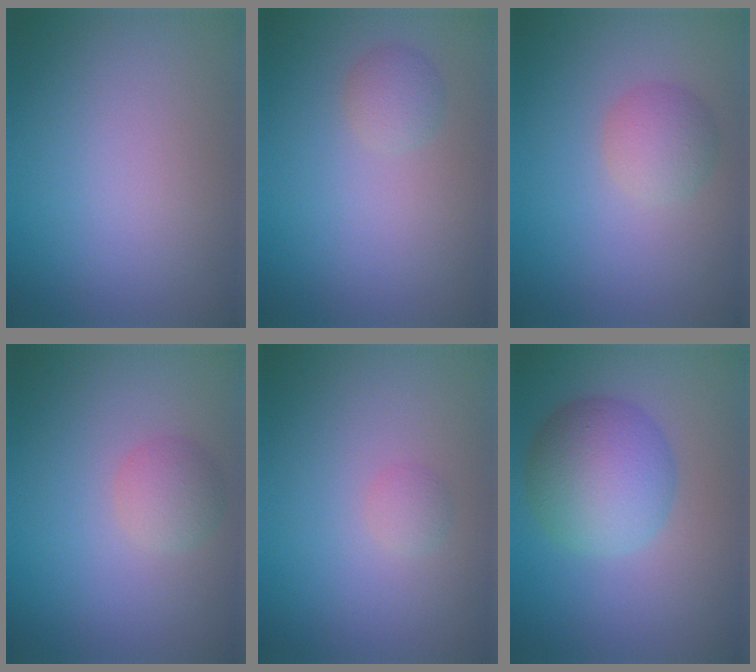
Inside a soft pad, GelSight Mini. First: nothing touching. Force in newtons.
{"total": 1.5, "press": 1.5, "slide": 0.0}
{"total": 2.3, "press": 2.3, "slide": 0.0}
{"total": 2.1, "press": 2.1, "slide": 0.1}
{"total": 0.9, "press": 0.9, "slide": 0.1}
{"total": 6.5, "press": 6.5, "slide": 0.0}